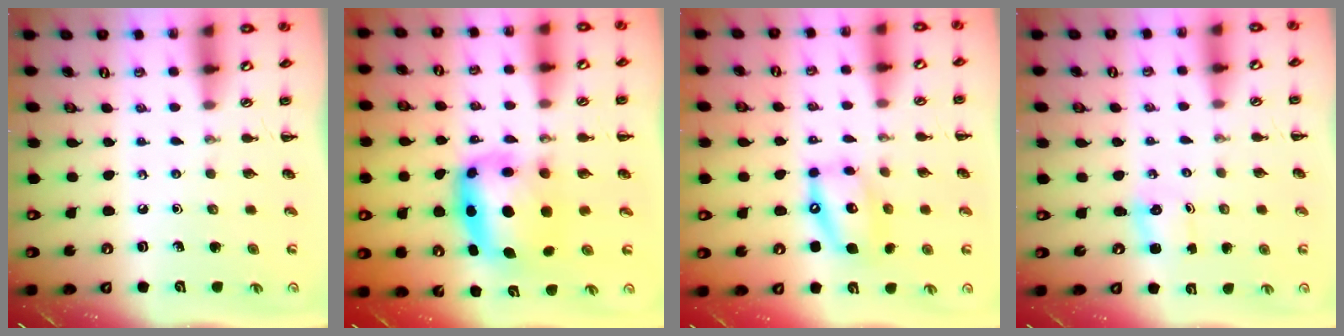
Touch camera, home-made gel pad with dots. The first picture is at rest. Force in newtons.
{"total": 6.6, "press": 6.4, "slide": 1.6}
{"total": 12.8, "press": 12.4, "slide": 3.1}
{"total": 1.1, "press": 1.1, "slide": 0.4}